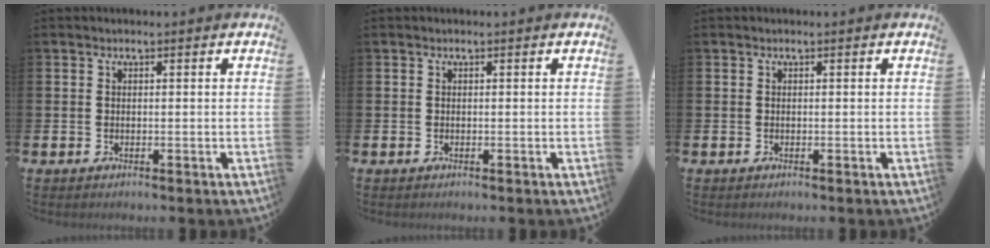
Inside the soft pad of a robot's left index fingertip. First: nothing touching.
{"total": 0.0}
{"total": 0.0}